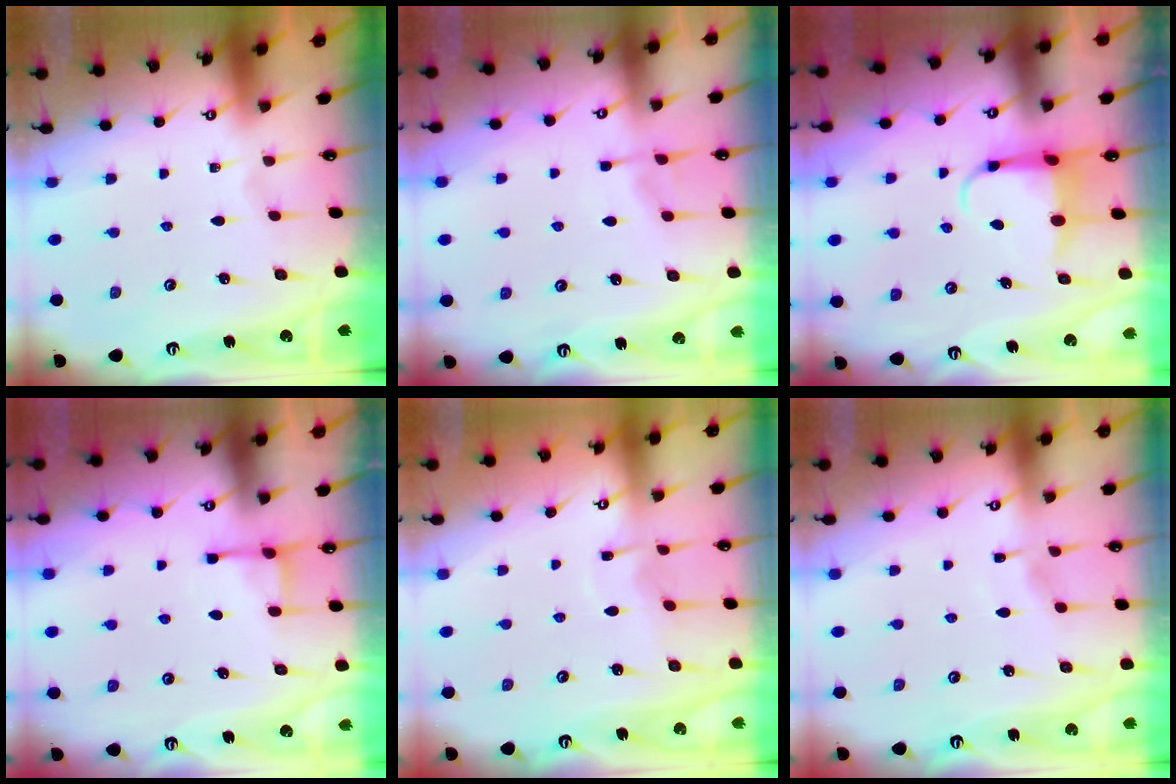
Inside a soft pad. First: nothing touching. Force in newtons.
{"total": 3.2, "press": 3.2, "slide": 0.4}
{"total": 5.3, "press": 5.3, "slide": 0.5}
{"total": 4.0, "press": 3.9, "slide": 0.6}
{"total": 2.8, "press": 2.8, "slide": 0.4}
{"total": 3.0, "press": 3.0, "slide": 0.5}